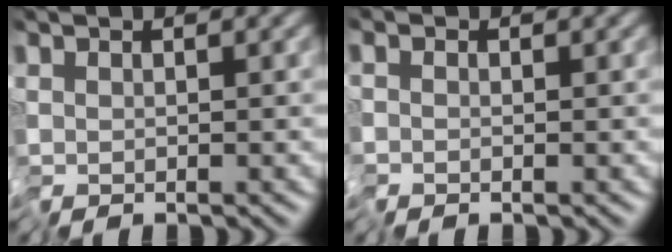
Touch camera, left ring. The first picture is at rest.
{"total": 0.5, "force": [0.0, 0.0, -0.5], "torque": [0.007, -0.003, -0.001]}